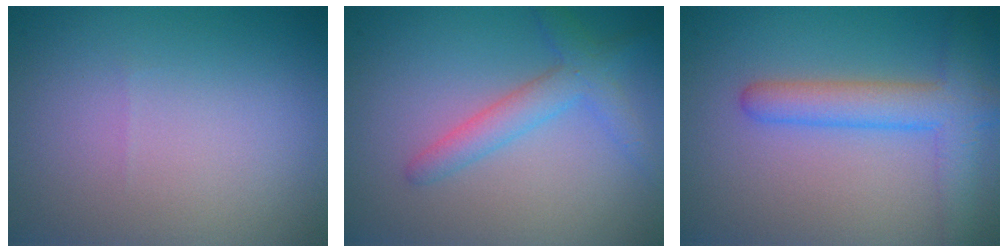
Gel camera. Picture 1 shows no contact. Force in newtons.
{"total": 2.8, "press": 2.8, "slide": 0.1}
{"total": 4.6, "press": 4.6, "slide": 0.2}